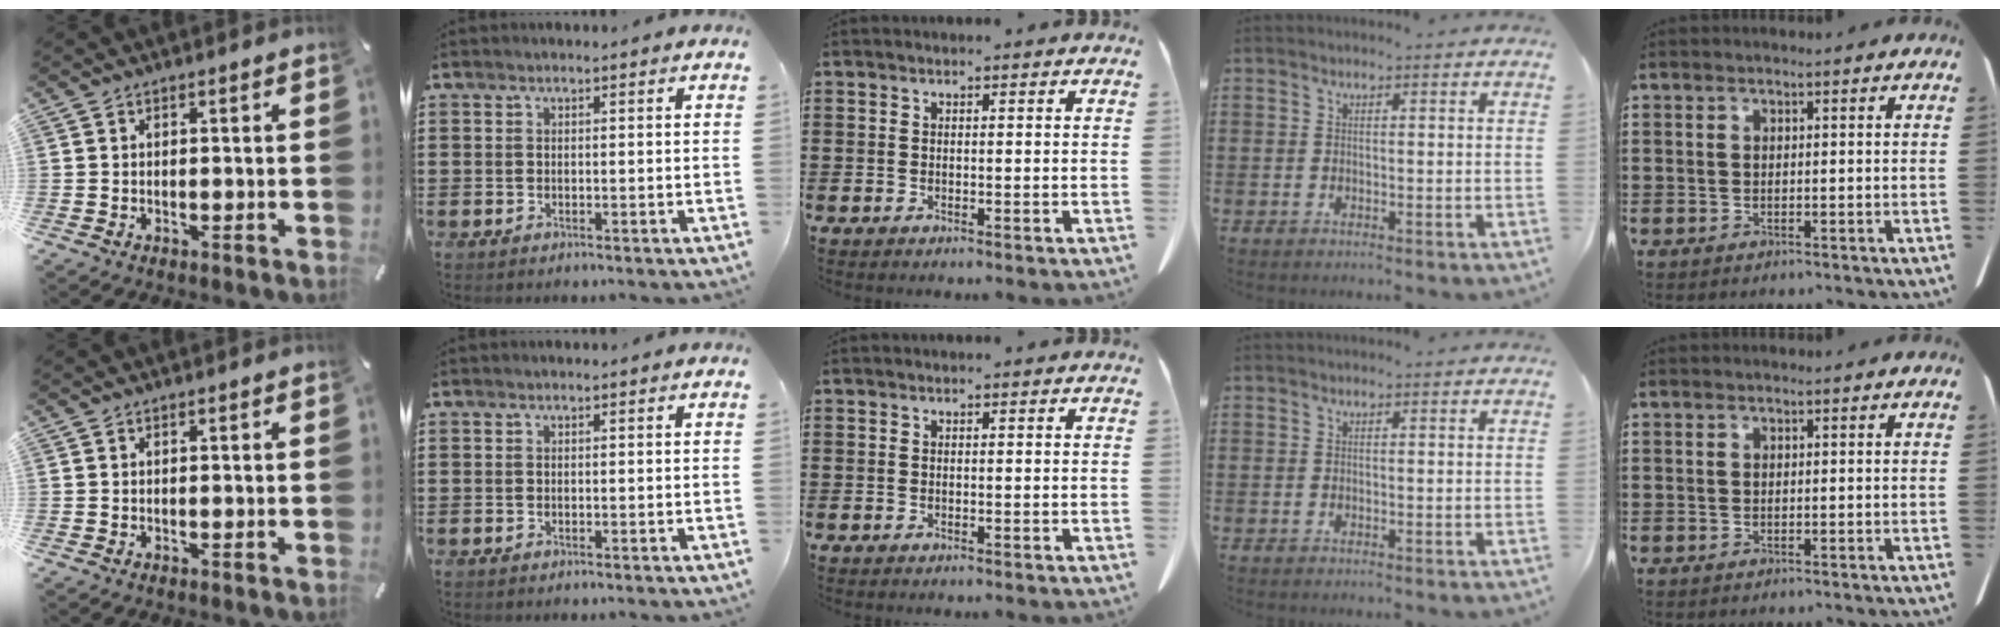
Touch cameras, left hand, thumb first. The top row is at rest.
{}